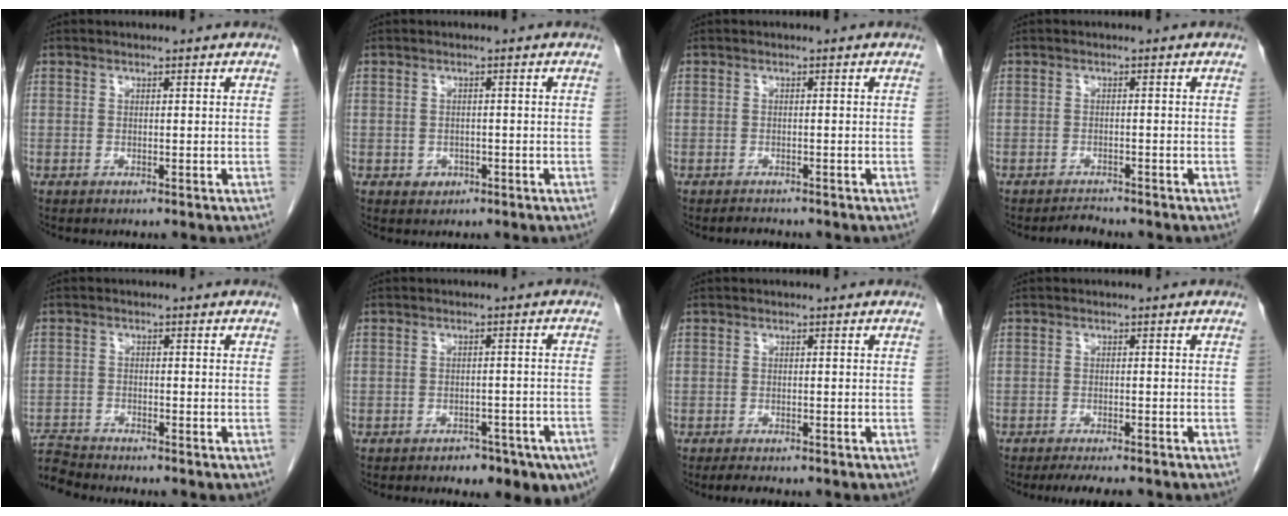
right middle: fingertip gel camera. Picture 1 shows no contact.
{"total": 1.6, "force": [-0.7, 1.4, 0.5], "torque": [-0.007, 0.004, -0.004]}
{"total": 1.2, "force": [-1.2, 0.3, 0.1], "torque": [-0.011, -0.007, -0.016]}
{"total": 1.5, "force": [-1.5, 0.0, 0.0], "torque": [-0.004, -0.009, -0.021]}
{"total": 4.5, "force": [-4.5, -0.3, -0.3], "torque": [0.005, -0.008, -0.086]}
{"total": 9.3, "force": [-6.7, 4.3, 4.9], "torque": [-0.039, 0.013, -0.083]}
{"total": 2.5, "force": [-2.1, 0.6, 1.3], "torque": [-0.028, -0.009, -0.027]}
{"total": 5.9, "force": [-5.1, 0.9, 2.9], "torque": [-0.039, -0.010, -0.074]}